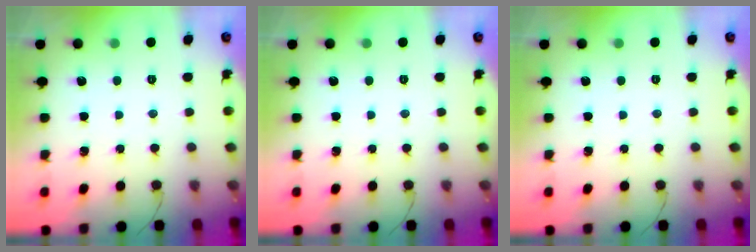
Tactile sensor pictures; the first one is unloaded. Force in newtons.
{"total": 0.0}
{"total": 0.0}